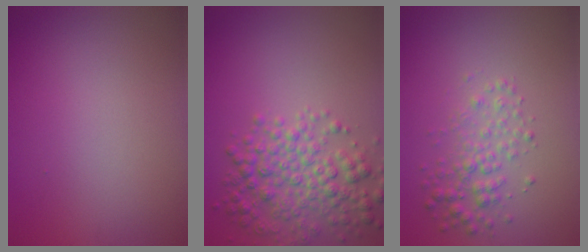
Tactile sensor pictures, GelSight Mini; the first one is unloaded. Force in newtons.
{"total": 4.9, "press": 4.9, "slide": 0.1}
{"total": 2.6, "press": 2.6, "slide": 0.0}